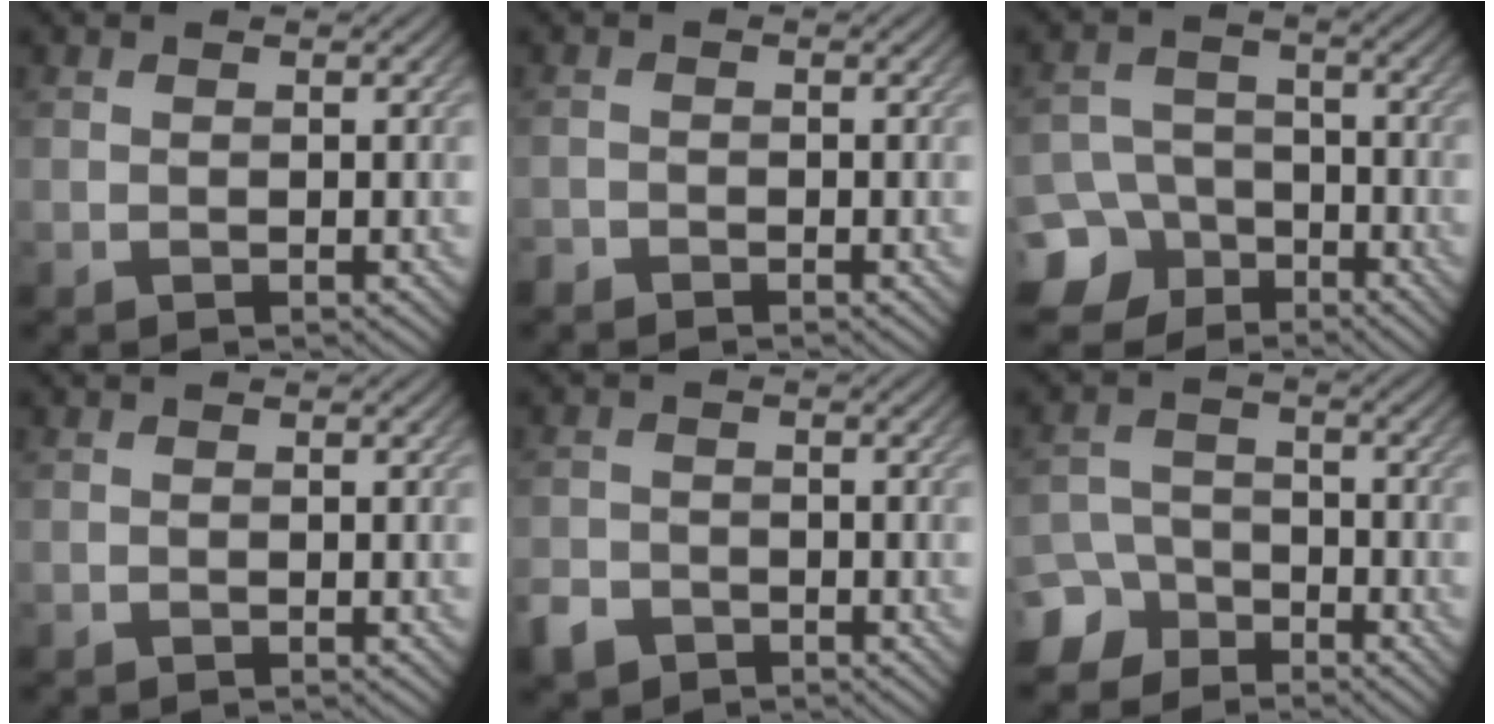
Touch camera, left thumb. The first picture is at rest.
{"total": 1.1, "force": [-1.1, 0.4, 0.1], "torque": [-0.002, -0.002, -0.025]}
{"total": 9.4, "force": [-5.8, 7.0, 2.4], "torque": [-0.051, -0.024, -0.120]}
{"total": 0.0}
{"total": 3.4, "force": [-2.4, 2.2, 1.1], "torque": [-0.029, -0.007, -0.053]}
{"total": 6.3, "force": [-4.7, 3.9, 1.5], "torque": [-0.030, -0.005, -0.101]}